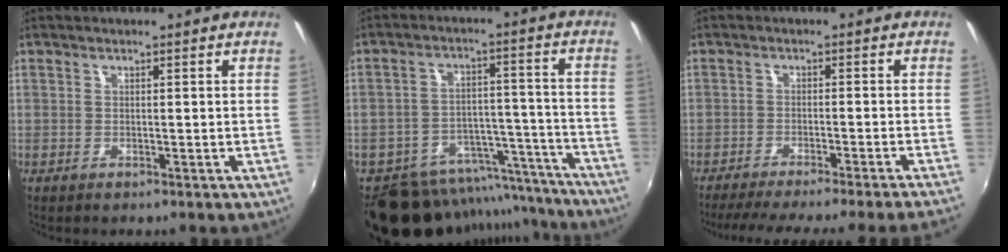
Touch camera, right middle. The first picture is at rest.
{"total": 18.5, "force": [-16.0, 7.8, 5.2], "torque": [-0.100, 0.044, -0.206]}
{"total": 15.4, "force": [-13.8, -2.2, 6.7], "torque": [-0.124, -0.028, -0.199]}